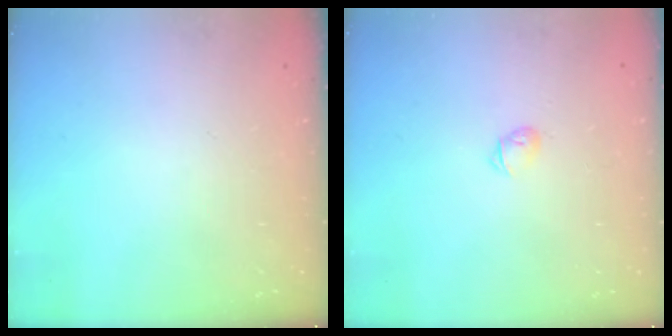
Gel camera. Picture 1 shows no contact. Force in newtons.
{"total": 2.8, "press": 2.7, "slide": 0.6}